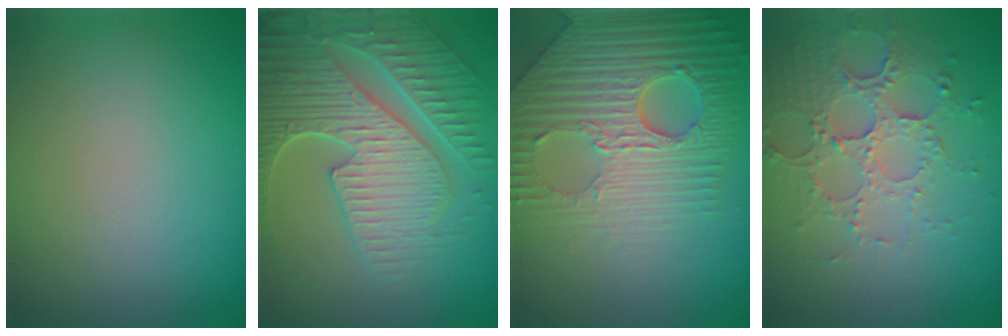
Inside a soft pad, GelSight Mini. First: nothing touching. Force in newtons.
{"total": 7.9, "press": 6.1, "slide": 5.1}
{"total": 7.6, "press": 5.9, "slide": 4.8}
{"total": 5.1, "press": 3.7, "slide": 3.6}